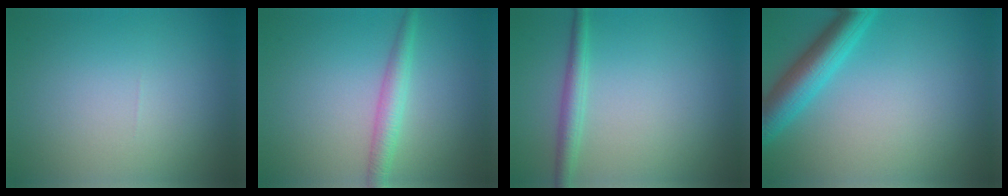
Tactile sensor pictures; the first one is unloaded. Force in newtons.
{"total": 2.5, "press": 2.5, "slide": 0.1}
{"total": 2.3, "press": 2.3, "slide": 0.1}
{"total": 5.3, "press": 5.3, "slide": 0.2}